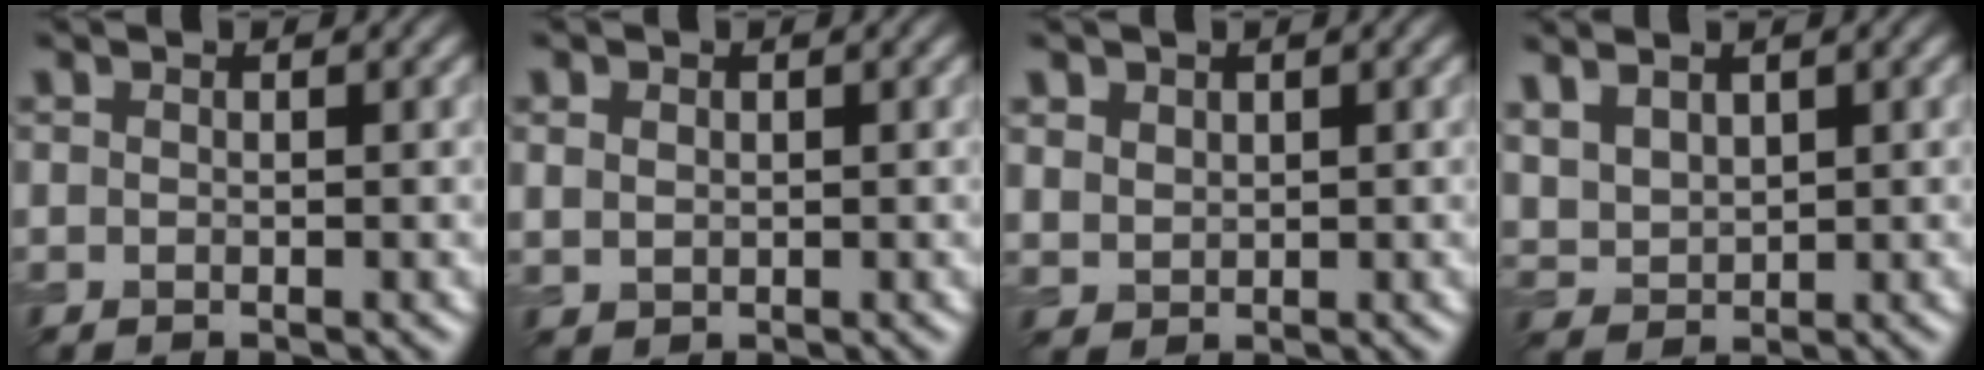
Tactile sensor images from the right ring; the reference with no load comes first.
{"total": 1.4, "force": [0.5, 1.1, 0.6], "torque": [-0.013, -0.002, 0.014]}
{"total": 2.0, "force": [1.1, 1.5, 0.7], "torque": [-0.022, -0.005, 0.033]}
{"total": 4.1, "force": [2.1, 2.7, 2.3], "torque": [-0.068, 0.012, 0.041]}